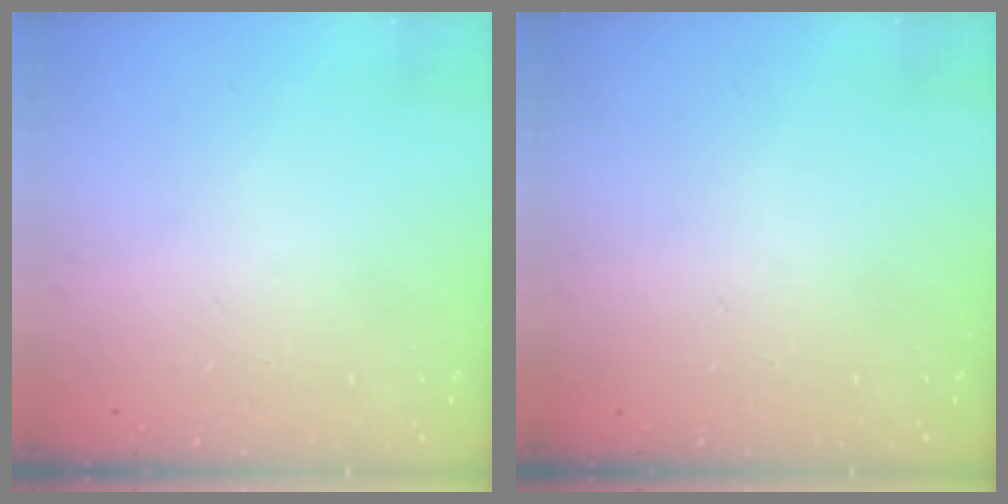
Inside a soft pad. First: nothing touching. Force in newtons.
{"total": 0.0}